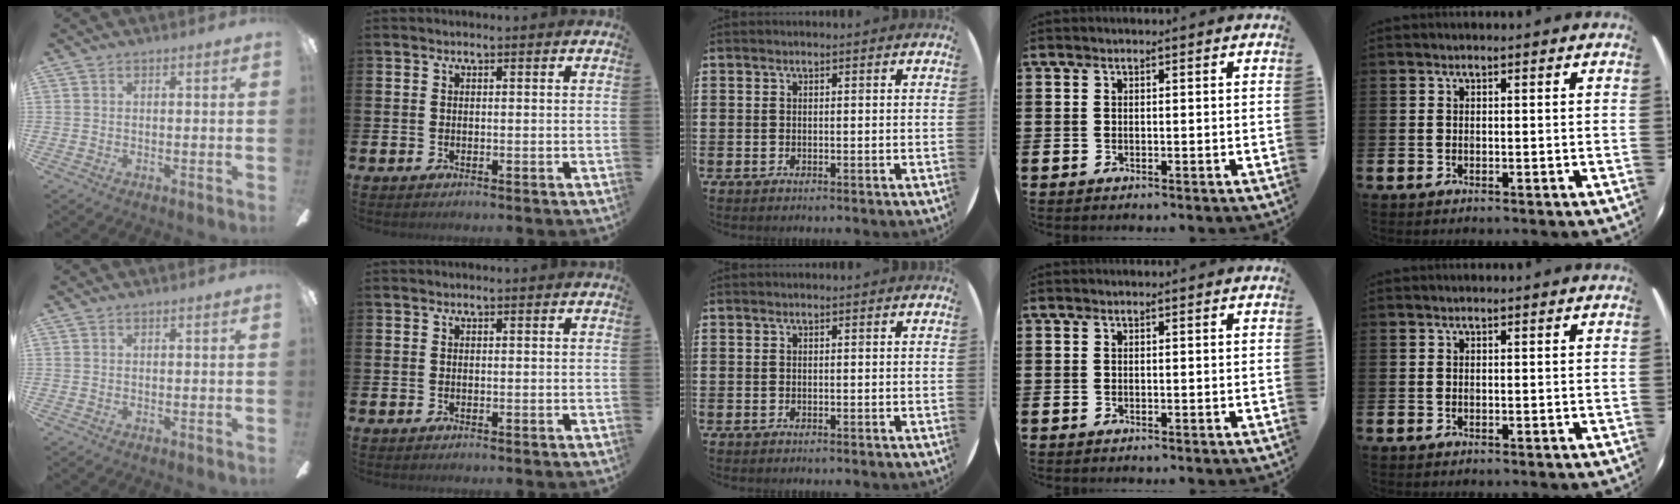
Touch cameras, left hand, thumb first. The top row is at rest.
{}